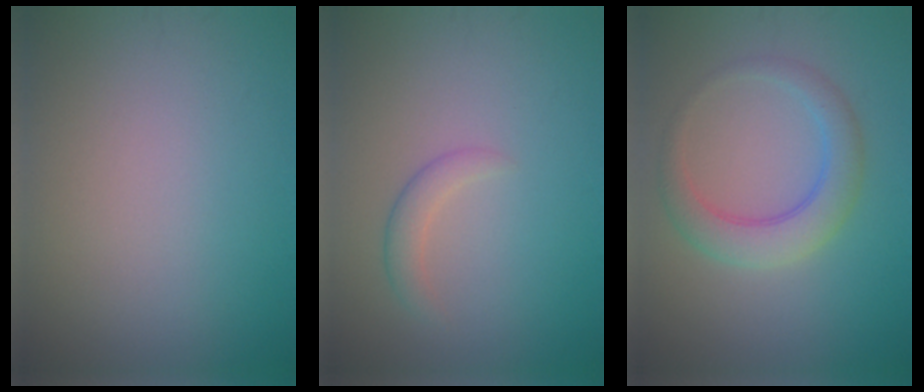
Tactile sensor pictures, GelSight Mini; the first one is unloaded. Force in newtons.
{"total": 1.7, "press": 1.7, "slide": 0.1}
{"total": 3.9, "press": 3.9, "slide": 0.0}